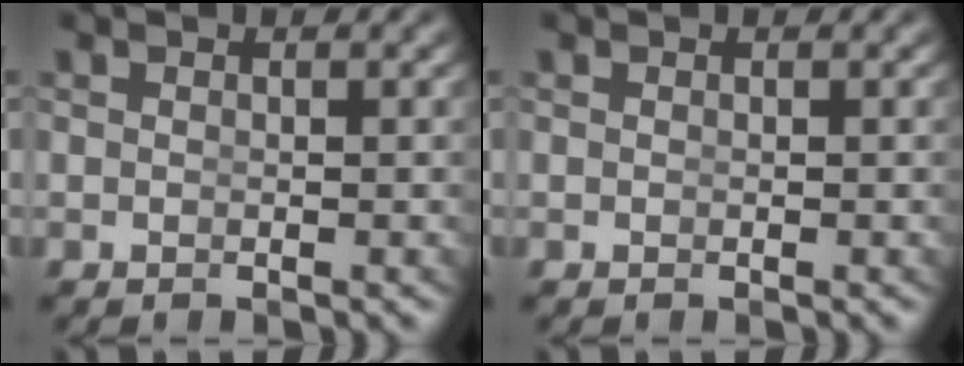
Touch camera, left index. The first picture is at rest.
{"total": 0.0}